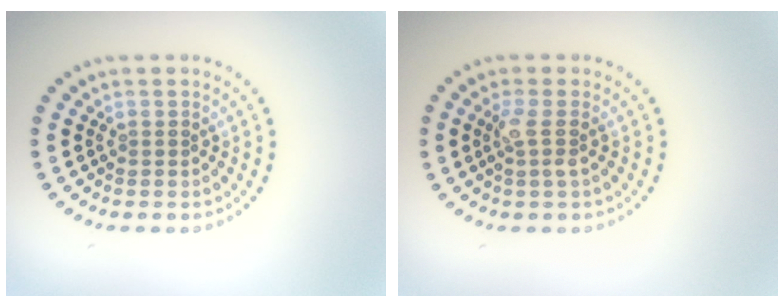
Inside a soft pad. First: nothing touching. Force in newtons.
{"total": 1.7, "press": 1.4, "slide": 1.0}